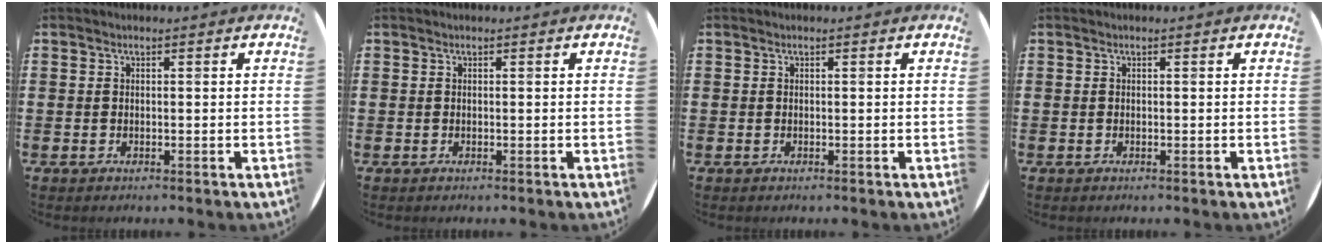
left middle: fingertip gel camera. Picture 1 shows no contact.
{"total": 0.0}
{"total": 0.0}
{"total": 0.0}